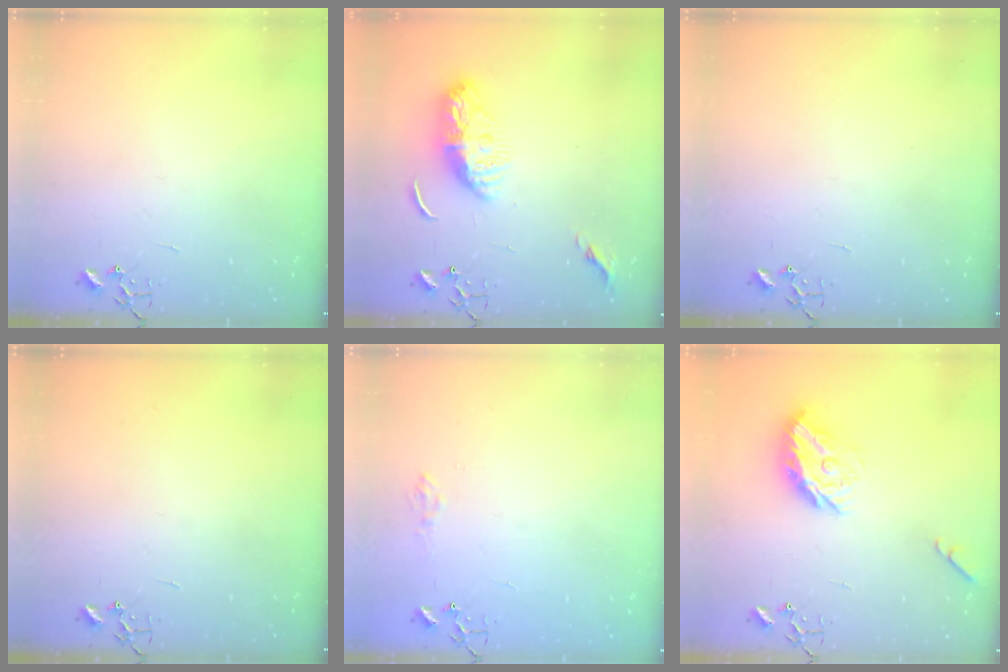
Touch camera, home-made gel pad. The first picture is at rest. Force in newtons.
{"total": 10.0, "press": 10.0, "slide": 1.0}
{"total": 0.0}
{"total": 0.0}
{"total": 8.6, "press": 8.6, "slide": 0.4}
{"total": 14.2, "press": 14.2, "slide": 0.7}